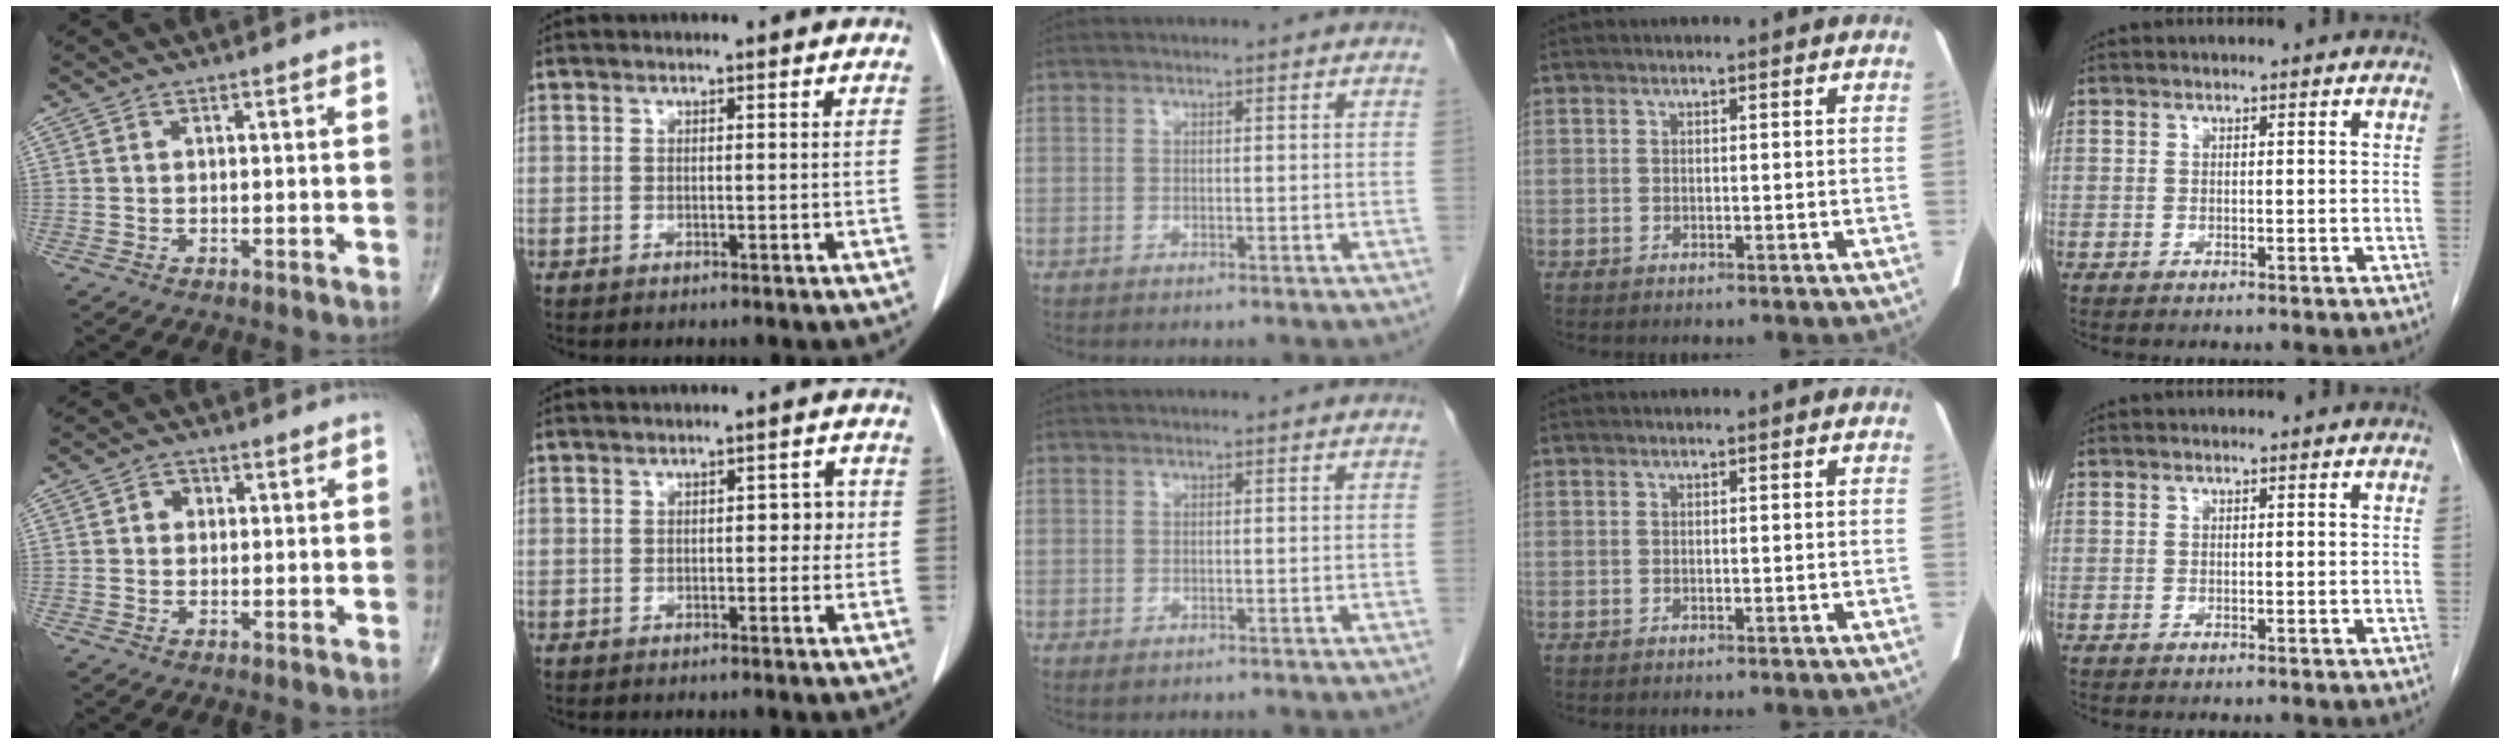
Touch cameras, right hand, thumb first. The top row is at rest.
{"thumb": {"total": 2.0, "force": [0.2, 1.8, 0.8], "torque": [-0.002, 0.004, -0.001]}, "index": {"total": 3.2, "force": [0.1, 1.7, 2.8], "torque": [-0.037, 0.021, 0.002]}, "middle": {"total": 0.6, "force": [-0.3, 0.4, 0.3], "torque": [-0.007, 0.000, 0.000]}}